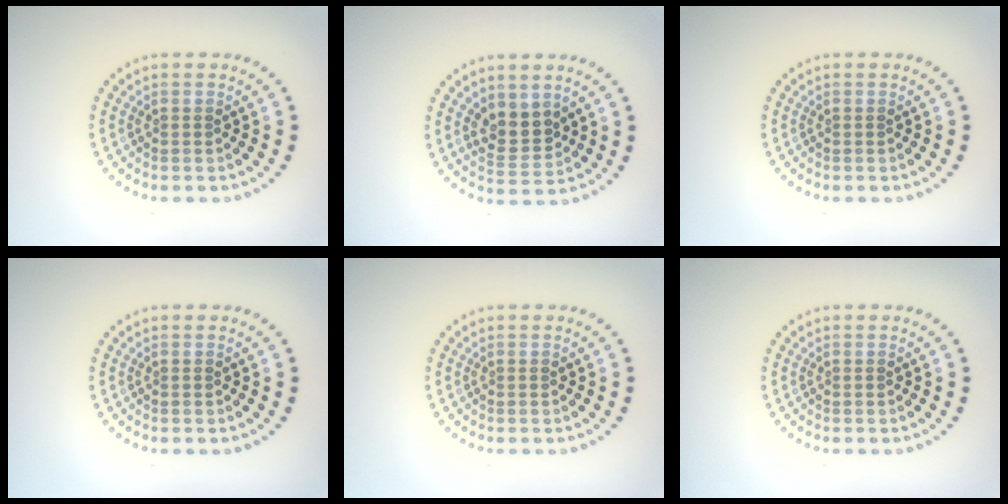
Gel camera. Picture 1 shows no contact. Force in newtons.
{"total": 2.9, "press": 2.7, "slide": 1.1}
{"total": 0.0}
{"total": 0.0}
{"total": 0.0}
{"total": 0.0}